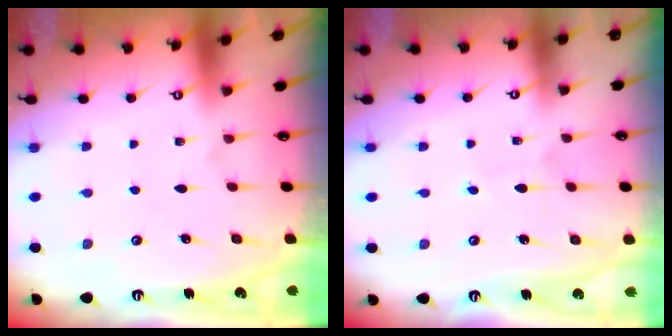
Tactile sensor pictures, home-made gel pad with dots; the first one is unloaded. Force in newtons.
{"total": 3.8, "press": 3.8, "slide": 0.5}